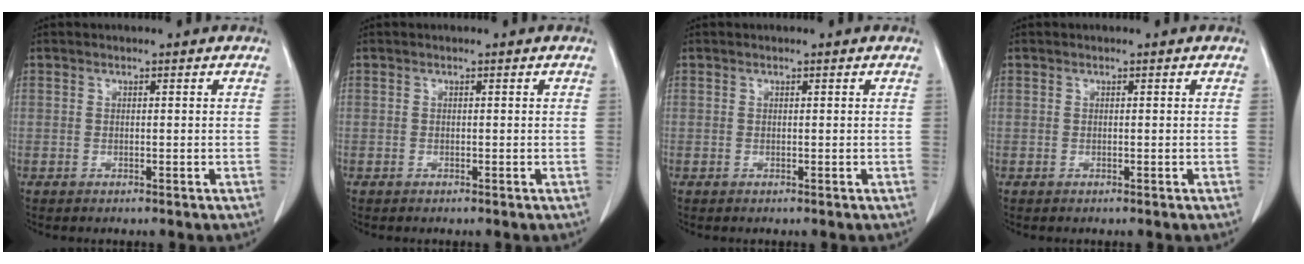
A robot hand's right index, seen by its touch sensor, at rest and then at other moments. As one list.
[{"total": 0.0}, {"total": 0.0}, {"total": 0.0}]